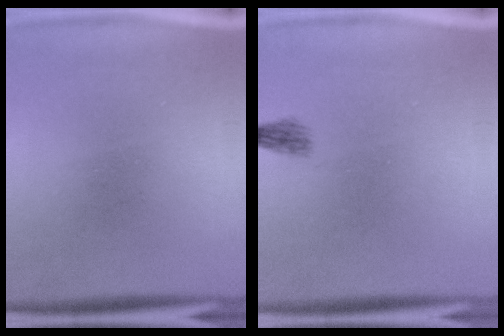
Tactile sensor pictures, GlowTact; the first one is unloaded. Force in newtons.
{"total": 1.4}